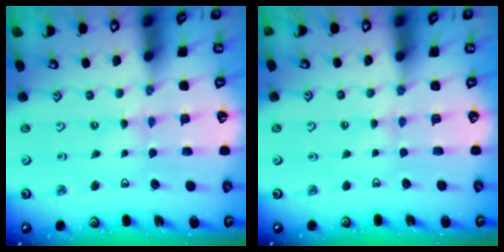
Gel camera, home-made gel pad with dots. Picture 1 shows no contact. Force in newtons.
{"total": 1.6, "press": 1.5, "slide": 0.4}